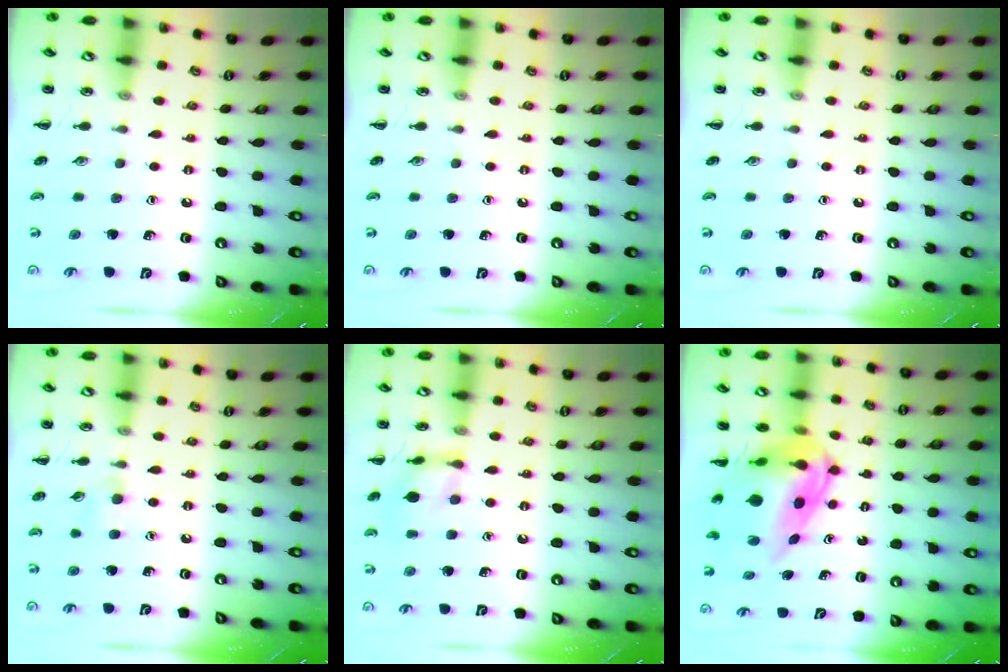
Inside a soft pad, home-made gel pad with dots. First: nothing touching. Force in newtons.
{"total": 0.0}
{"total": 0.0}
{"total": 4.4, "press": 3.9, "slide": 1.9}
{"total": 10.3, "press": 10.3, "slide": 0.4}
{"total": 11.8, "press": 11.3, "slide": 3.5}